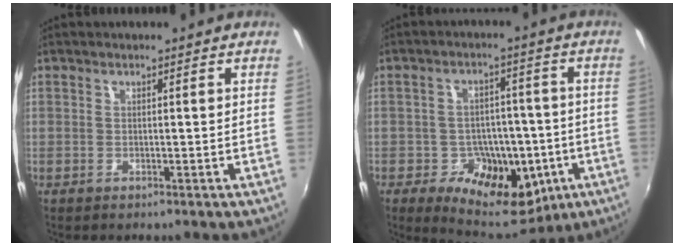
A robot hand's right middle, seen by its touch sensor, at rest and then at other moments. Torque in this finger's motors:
{"motor_torque": [0.29, -0.14, 0.16, 0.04]}